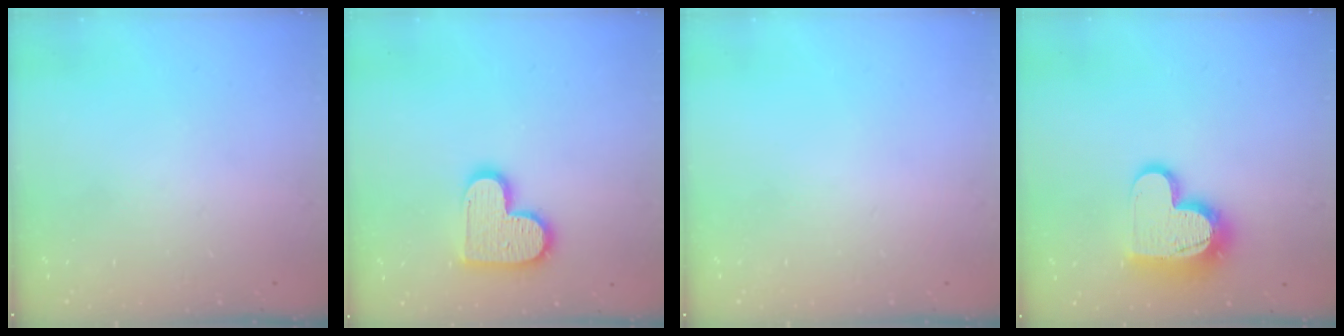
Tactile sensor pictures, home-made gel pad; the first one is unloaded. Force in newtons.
{"total": 14.2, "press": 14.2, "slide": 1.1}
{"total": 0.0}
{"total": 14.7, "press": 14.6, "slide": 1.1}